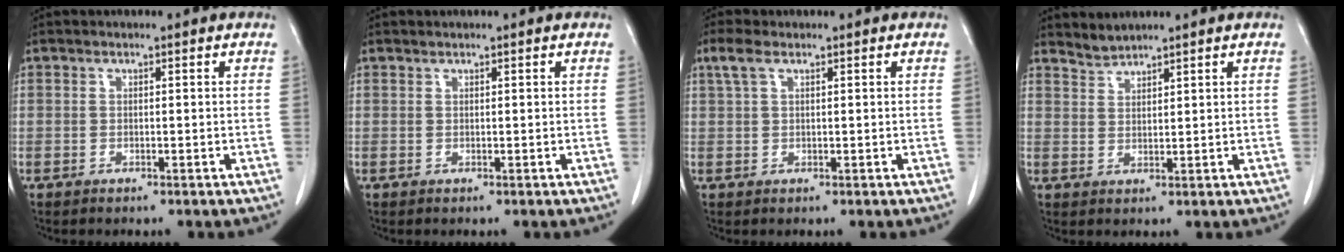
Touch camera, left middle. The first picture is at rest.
{"total": 0.0}
{"total": 2.5, "force": [1.6, 0.9, 1.7], "torque": [-0.049, 0.016, 0.039]}
{"total": 2.2, "force": [2.1, -0.2, -0.4], "torque": [0.001, -0.002, 0.048]}